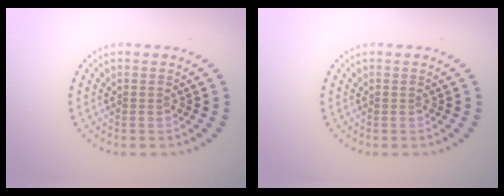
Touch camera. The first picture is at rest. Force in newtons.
{"total": 0.0}